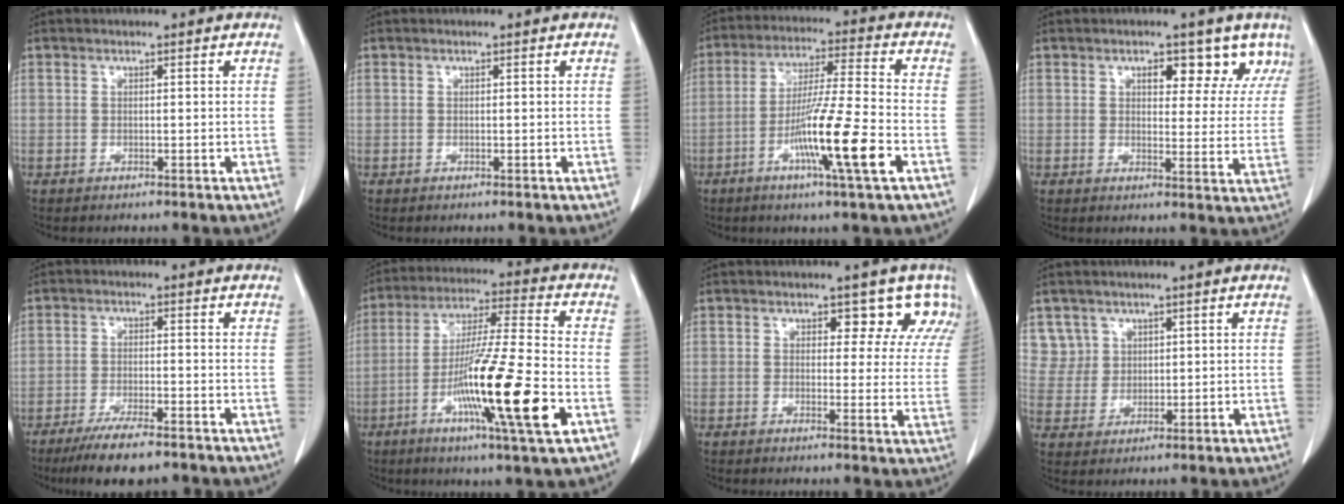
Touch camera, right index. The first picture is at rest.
{"total": 0.0}
{"total": 13.2, "force": [-4.9, -0.7, 12.2], "torque": [-0.224, -0.017, -0.092]}
{"total": 6.8, "force": [4.5, 3.5, 3.8], "torque": [-0.027, 0.000, 0.049]}
{"total": 8.5, "force": [-6.5, 1.3, 5.3], "torque": [-0.086, -0.018, -0.102]}
{"total": 18.2, "force": [-5.9, 0.0, 17.3], "torque": [-0.316, -0.021, -0.105]}
{"total": 7.0, "force": [5.1, 4.0, 2.8], "torque": [-0.005, -0.001, 0.035]}
{"total": 4.7, "force": [2.7, 3.9, -0.5], "torque": [0.022, 0.004, 0.057]}